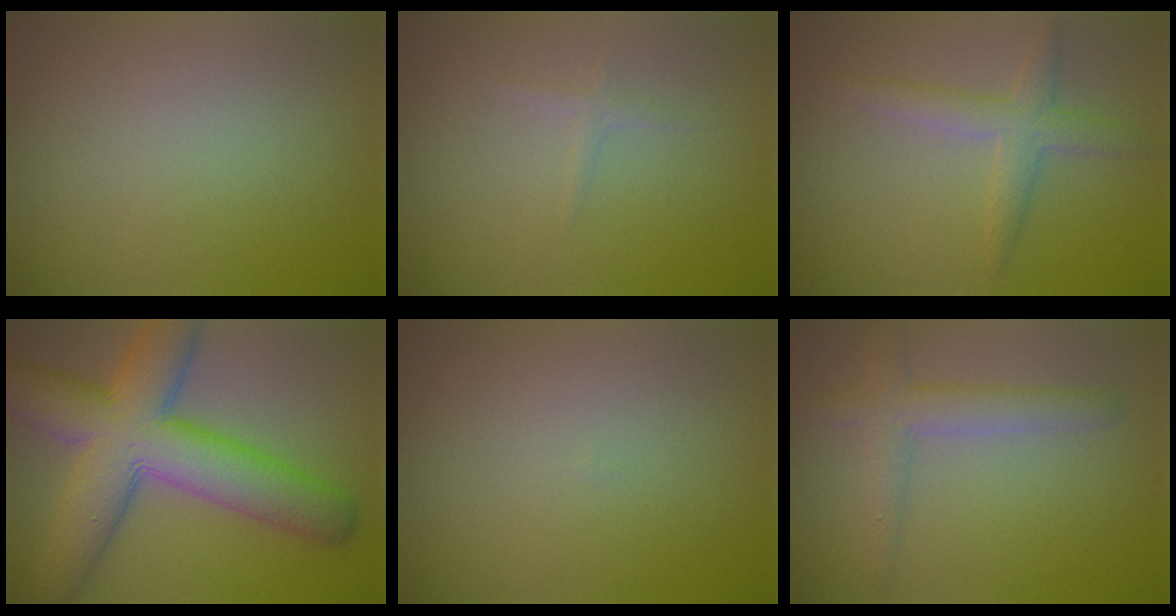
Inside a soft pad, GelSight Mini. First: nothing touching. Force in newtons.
{"total": 0.8, "press": 0.8, "slide": 0.0}
{"total": 2.8, "press": 2.8, "slide": 0.0}
{"total": 11.1, "press": 11.1, "slide": 0.3}
{"total": 0.0}
{"total": 3.0, "press": 3.0, "slide": 0.1}